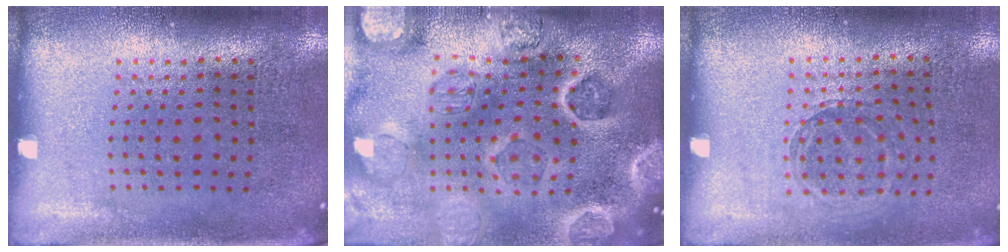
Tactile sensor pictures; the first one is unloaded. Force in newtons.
{"total": 4.3, "press": 3.9, "slide": 1.6}
{"total": 0.9, "press": 0.9, "slide": 0.2}